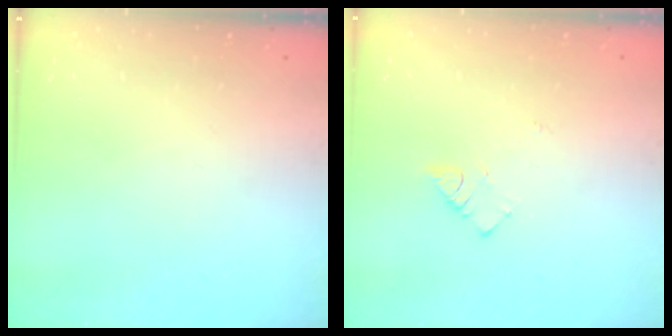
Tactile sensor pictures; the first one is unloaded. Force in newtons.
{"total": 2.8, "press": 2.7, "slide": 0.4}